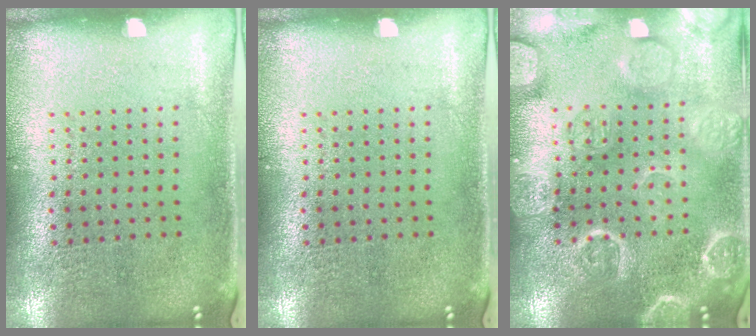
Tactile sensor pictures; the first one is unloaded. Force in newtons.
{"total": 0.0}
{"total": 5.8, "press": 5.7, "slide": 0.8}